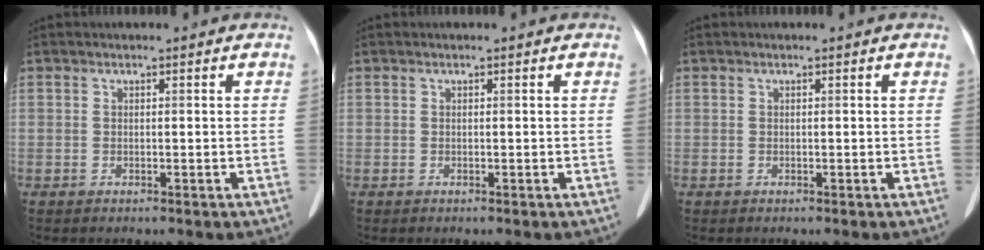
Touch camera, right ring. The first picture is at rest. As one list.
[{"total": 0.0}, {"total": 0.0}]